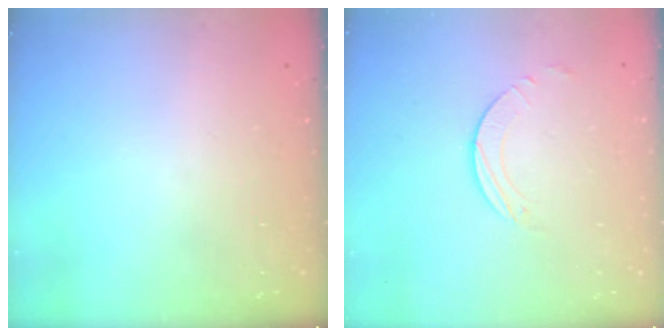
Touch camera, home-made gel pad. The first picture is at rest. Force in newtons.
{"total": 1.6, "press": 1.6, "slide": 0.2}